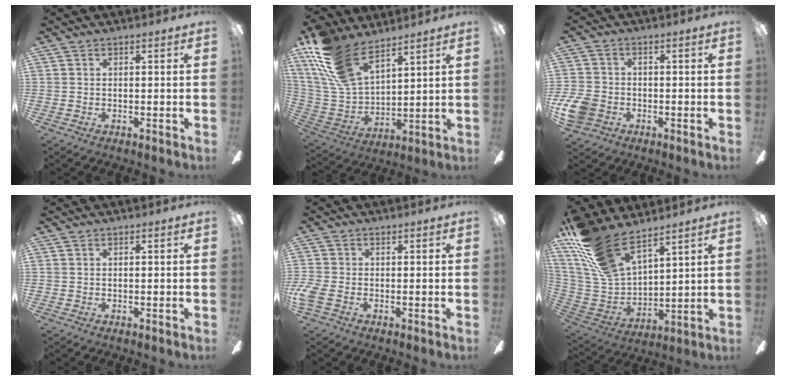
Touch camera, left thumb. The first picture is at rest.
{"total": 18.1, "force": [12.2, 8.6, 10.1], "torque": [-0.248, -0.056, 0.230]}
{"total": 6.6, "force": [-2.5, 5.2, 3.2], "torque": [-0.083, 0.014, -0.045]}
{"total": 0.0}
{"total": 3.0, "force": [-1.1, 1.9, 2.1], "torque": [-0.053, -0.002, -0.023]}
{"total": 18.3, "force": [13.6, 7.4, 9.8], "torque": [-0.233, -0.086, 0.251]}